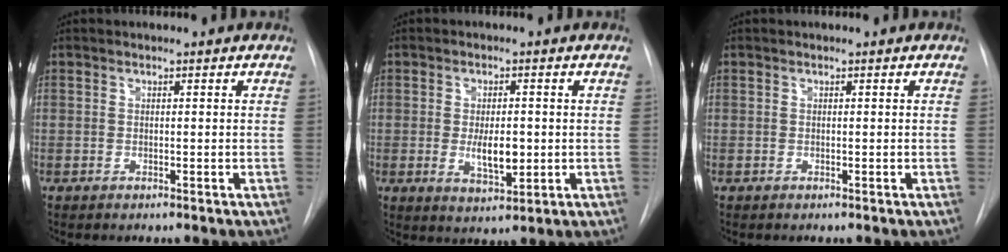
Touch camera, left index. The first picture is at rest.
{"total": 5.4, "force": [-1.5, 2.2, 4.8], "torque": [-0.082, -0.014, -0.016]}
{"total": 0.0}